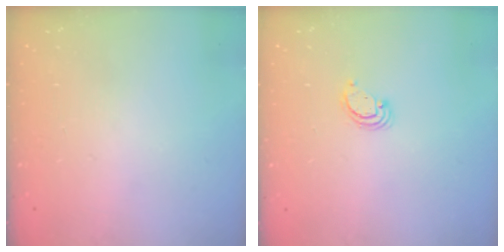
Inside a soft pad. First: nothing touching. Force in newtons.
{"total": 2.3, "press": 2.3, "slide": 0.2}